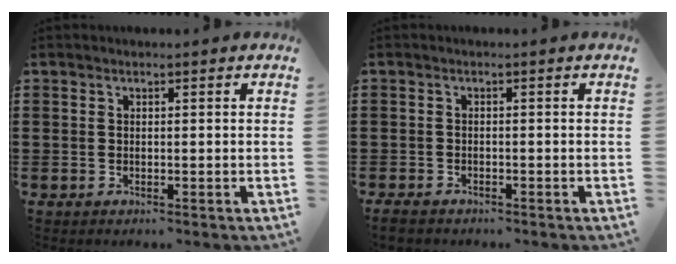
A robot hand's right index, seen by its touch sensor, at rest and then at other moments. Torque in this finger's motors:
{"motor_torque": [-1.03, 1.11, -0.02, -0.03]}